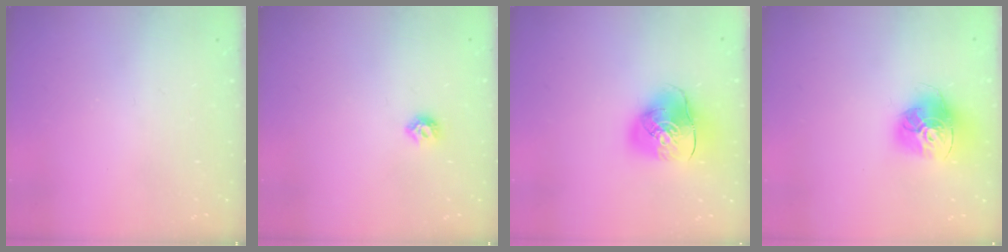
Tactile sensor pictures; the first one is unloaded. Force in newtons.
{"total": 5.5, "press": 5.4, "slide": 1.2}
{"total": 12.1, "press": 11.9, "slide": 1.9}
{"total": 15.9, "press": 15.8, "slide": 1.4}